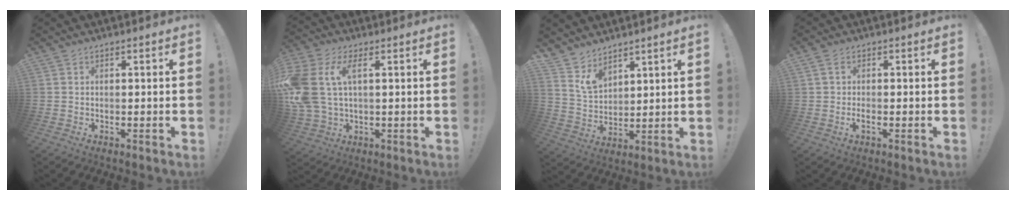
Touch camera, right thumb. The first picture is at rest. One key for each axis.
{"total": 13.0, "fx": 3.4, "fy": 7.4, "fz": 10.1, "tx": -0.233, "ty": -0.007, "tz": 0.065}
{"total": 7.8, "fx": 6.2, "fy": 4.2, "fz": 2.3, "tx": -0.041, "ty": -0.048, "tz": 0.119}
{"total": 2.7, "fx": -0.3, "fy": 1.2, "fz": 2.4, "tx": -0.042, "ty": -0.001, "tz": -0.008}